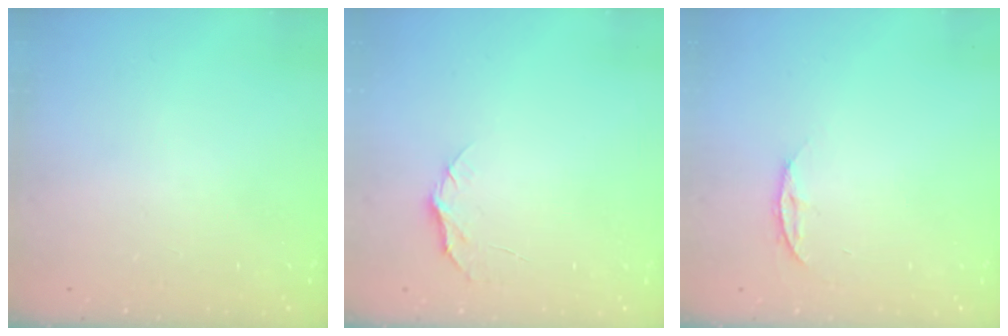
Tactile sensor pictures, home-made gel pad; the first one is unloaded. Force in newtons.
{"total": 5.0, "press": 5.0, "slide": 0.6}
{"total": 4.4, "press": 4.4, "slide": 0.5}